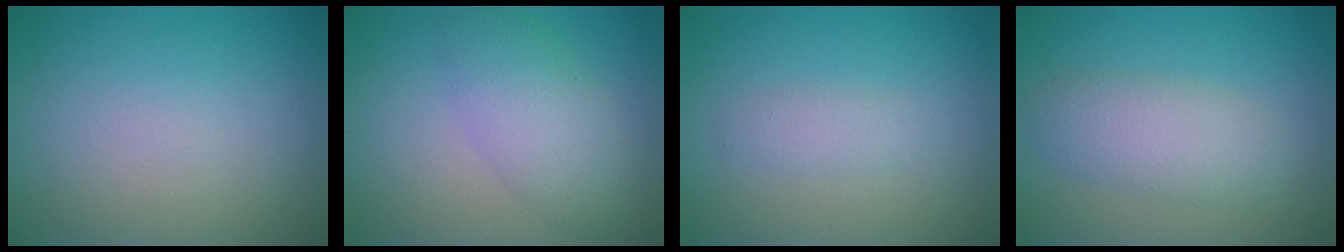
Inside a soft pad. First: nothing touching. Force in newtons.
{"total": 4.6, "press": 4.6, "slide": 0.3}
{"total": 1.3, "press": 1.3, "slide": 0.0}
{"total": 4.0, "press": 4.0, "slide": 0.3}